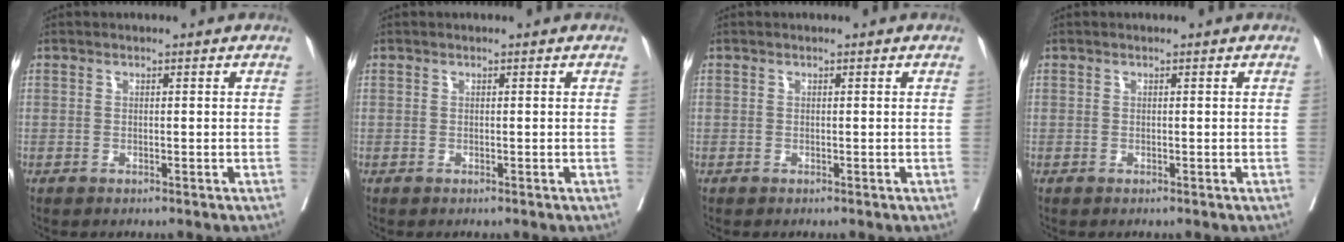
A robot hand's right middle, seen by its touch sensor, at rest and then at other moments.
{"total": 0.0}
{"total": 0.0}
{"total": 0.0}